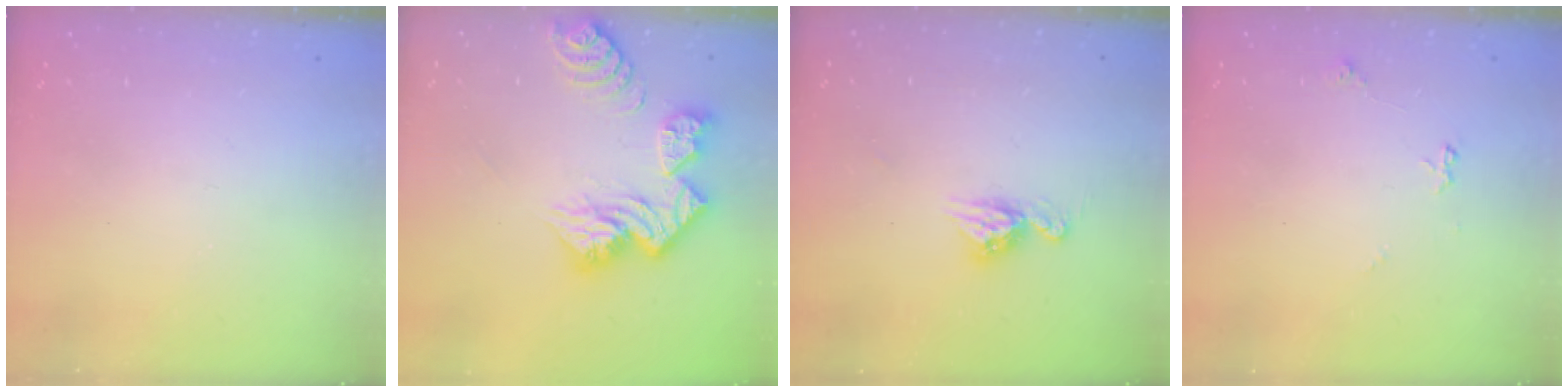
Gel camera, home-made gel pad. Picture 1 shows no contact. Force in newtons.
{"total": 15.7, "press": 15.6, "slide": 1.7}
{"total": 8.5, "press": 8.4, "slide": 0.8}
{"total": 5.2, "press": 5.1, "slide": 0.7}